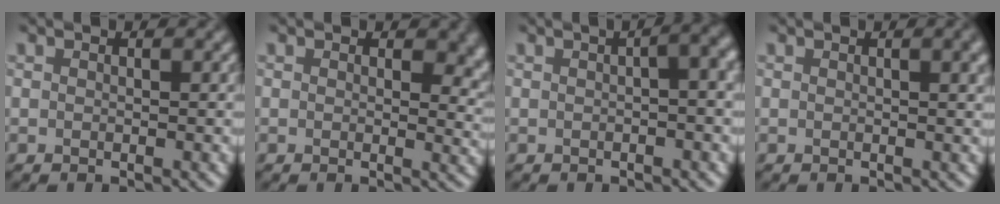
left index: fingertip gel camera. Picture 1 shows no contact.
{"total": 3.3, "force": [1.0, 2.0, 2.4], "torque": [-0.021, -0.010, 0.009]}
{"total": 5.9, "force": [1.1, 2.5, 5.2], "torque": [-0.034, 0.024, 0.001]}
{"total": 2.4, "force": [0.8, 0.8, 2.1], "torque": [-0.015, 0.006, 0.009]}